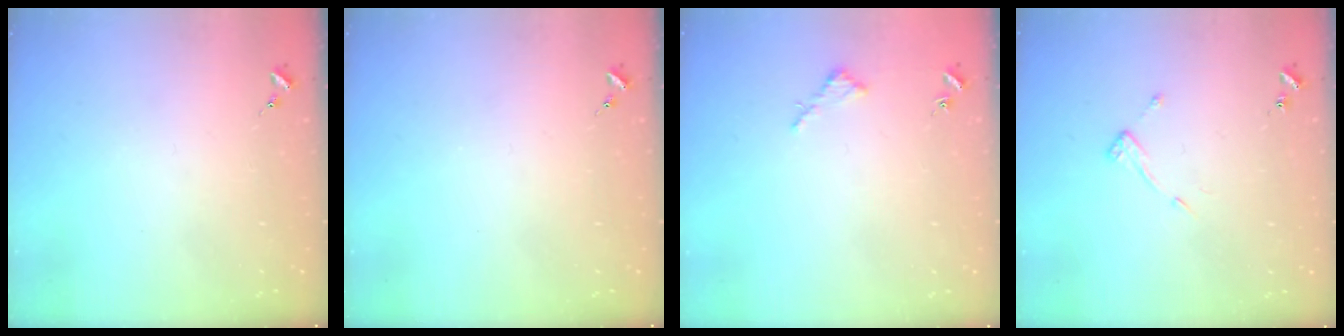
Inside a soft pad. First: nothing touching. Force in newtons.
{"total": 0.0}
{"total": 2.6, "press": 2.6, "slide": 0.2}
{"total": 7.5, "press": 7.5, "slide": 0.5}